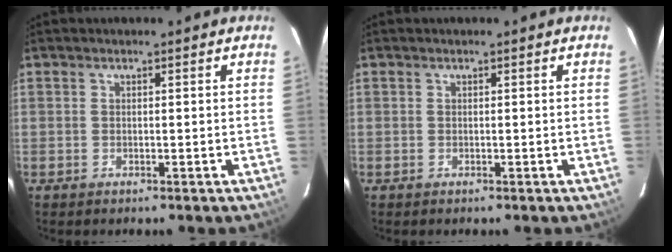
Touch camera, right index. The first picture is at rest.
{"total": 0.0}